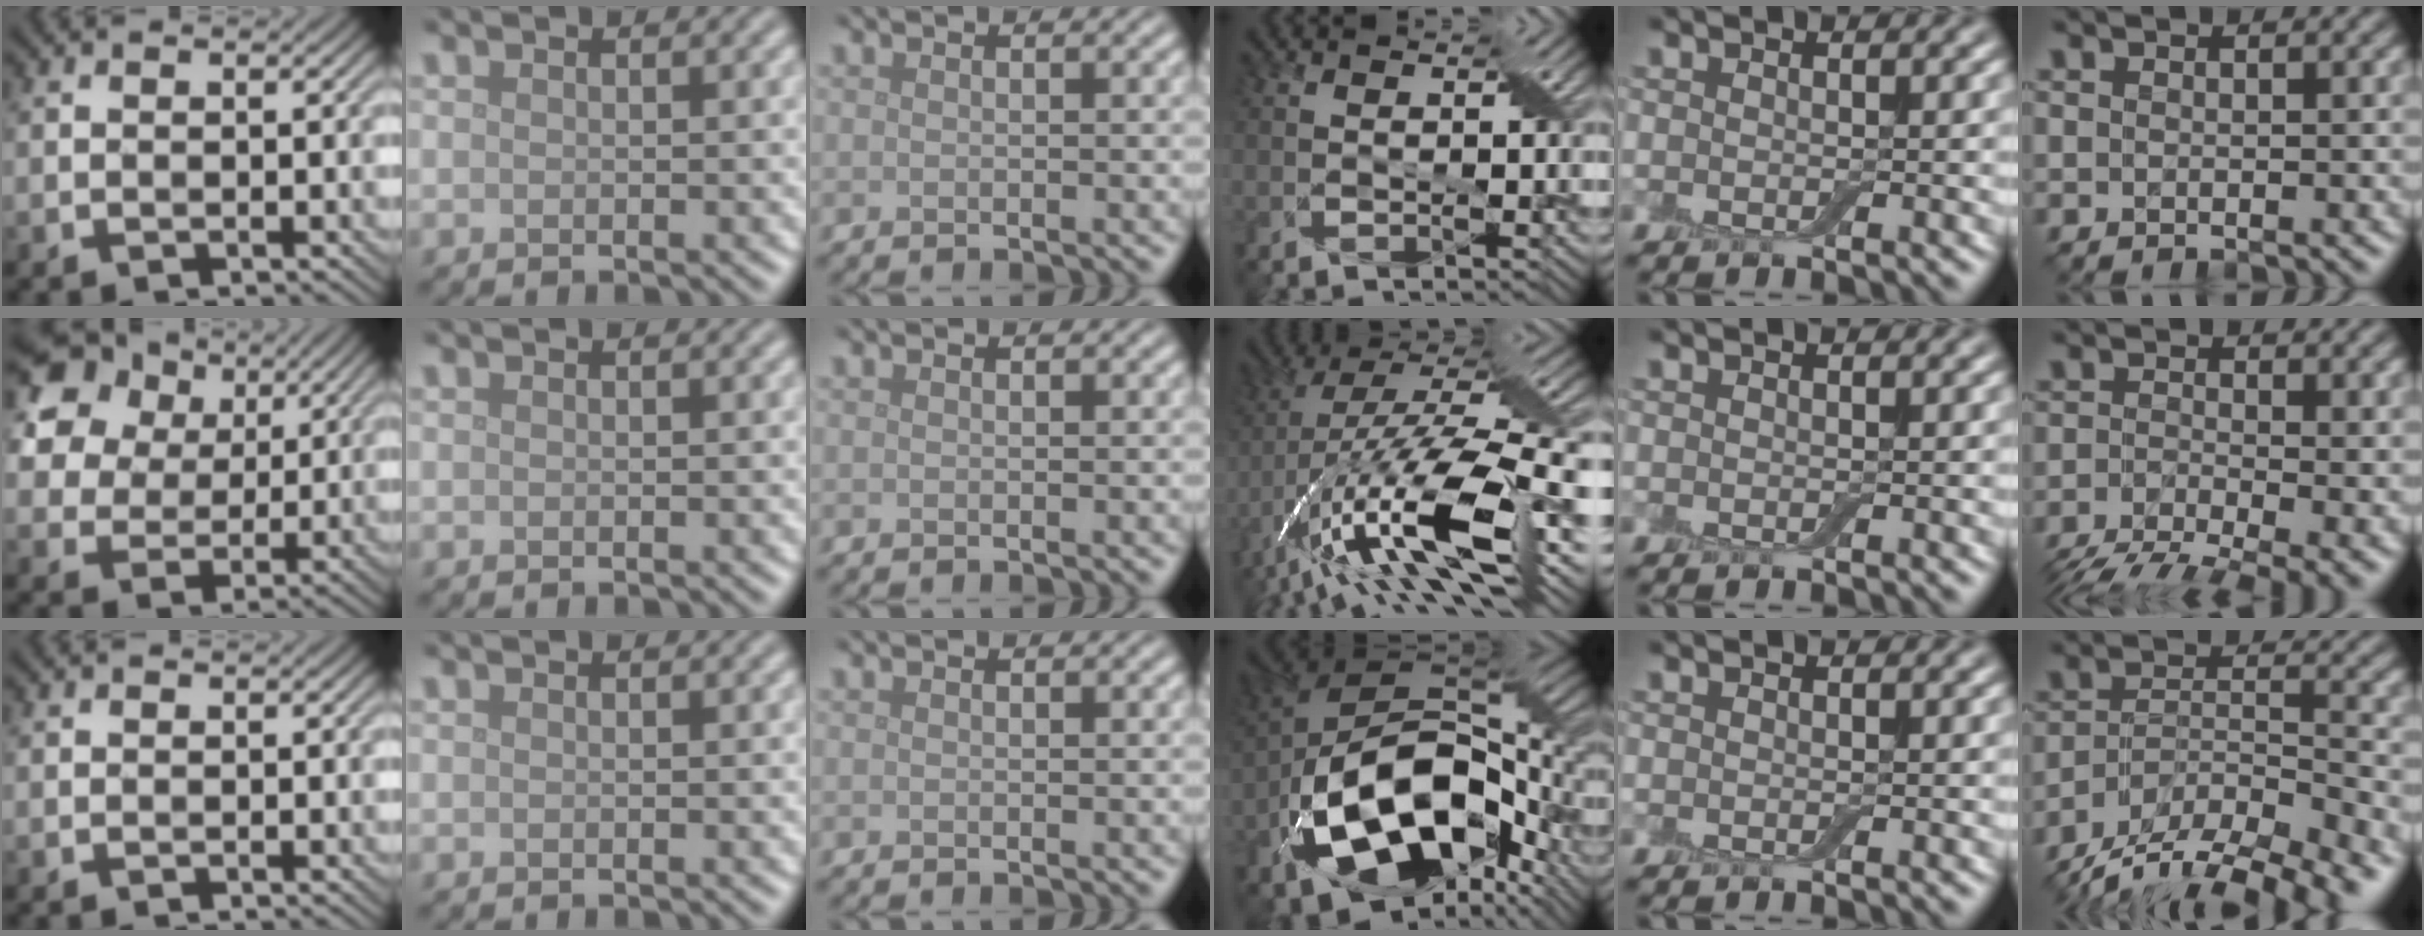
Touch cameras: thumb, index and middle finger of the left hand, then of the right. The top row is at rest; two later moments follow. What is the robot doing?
{"motion": "open", "object": "airpods case & airpods"}